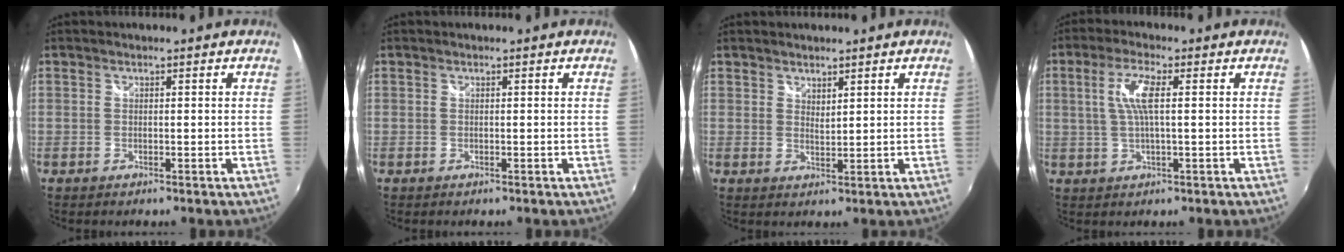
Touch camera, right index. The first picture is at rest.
{"total": 0.0}
{"total": 4.2, "force": [3.7, 1.3, 1.6], "torque": [-0.020, -0.005, 0.066]}
{"total": 6.0, "force": [1.1, 1.0, 5.8], "torque": [-0.114, 0.003, 0.022]}